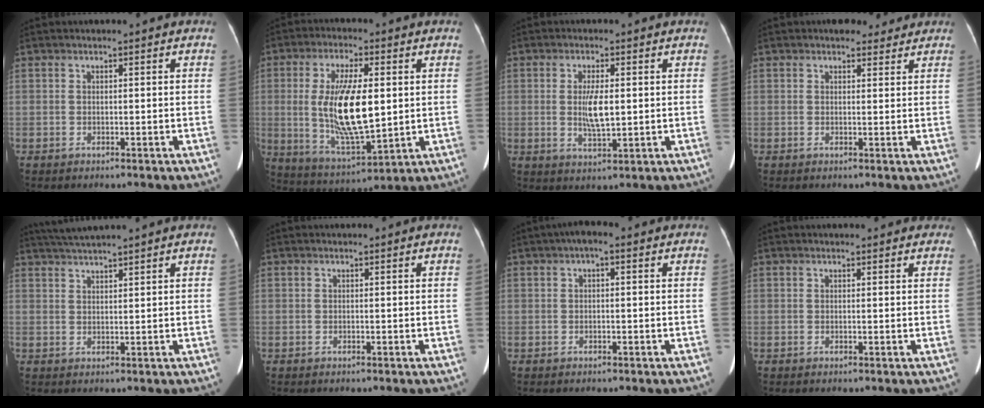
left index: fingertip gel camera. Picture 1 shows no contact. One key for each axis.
{"total": 14.1, "fx": 0.8, "fy": 4.1, "fz": 13.5, "tx": -0.271, "ty": -0.006, "tz": 0.022}
{"total": 5.0, "fx": 0.2, "fy": 1.2, "fz": 4.8, "tx": -0.096, "ty": -0.002, "tz": 0.006}
{"total": 3.7, "fx": 3.1, "fy": 1.8, "fz": 1.1, "tx": -0.009, "ty": 0.011, "tz": 0.039}
{"total": 5.4, "fx": 4.8, "fy": -0.8, "fz": 2.3, "tx": -0.043, "ty": 0.029, "tz": 0.086}
{"total": 0.0}
{"total": 2.1, "fx": 0.7, "fy": 0.8, "fz": 1.8, "tx": -0.025, "ty": 0.010, "tz": 0.005}
{"total": 4.5, "fx": 3.9, "fy": 1.5, "fz": 1.7, "tx": -0.013, "ty": 0.013, "tz": 0.035}